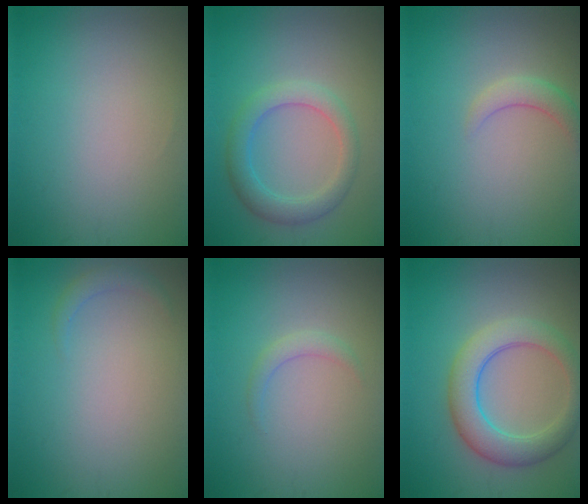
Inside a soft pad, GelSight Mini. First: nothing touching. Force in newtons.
{"total": 3.5, "press": 3.5, "slide": 0.2}
{"total": 1.9, "press": 1.9, "slide": 0.2}
{"total": 1.1, "press": 1.1, "slide": 0.1}
{"total": 1.2, "press": 1.2, "slide": 0.1}
{"total": 5.5, "press": 5.4, "slide": 0.2}